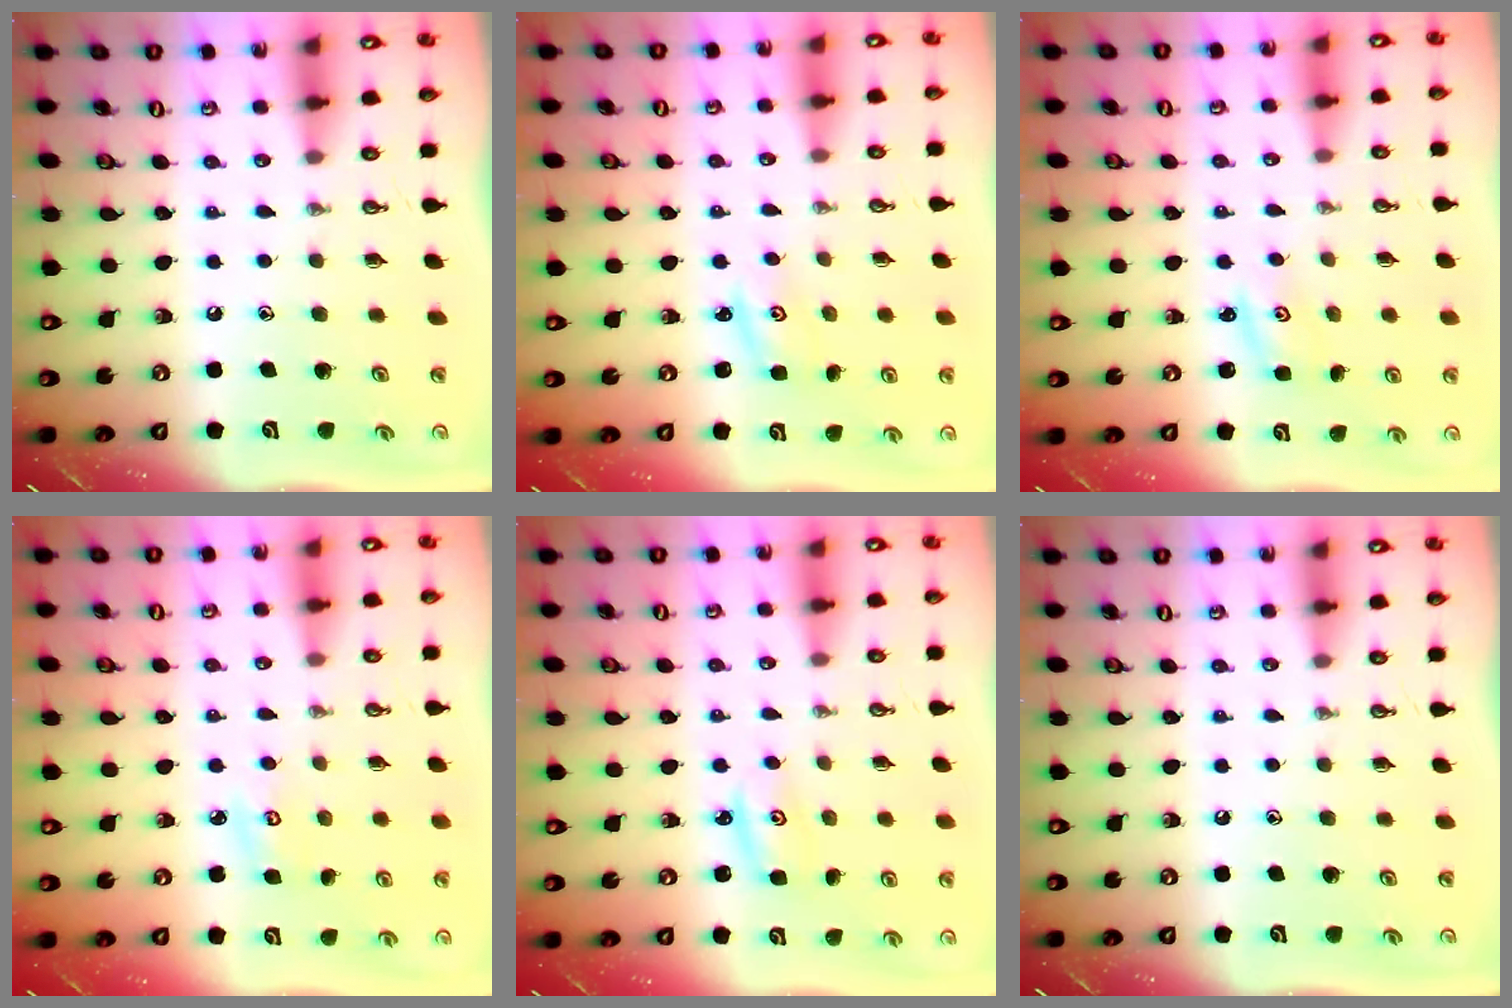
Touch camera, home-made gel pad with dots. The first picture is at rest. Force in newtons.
{"total": 1.5, "press": 1.5, "slide": 0.1}
{"total": 1.8, "press": 1.8, "slide": 0.3}
{"total": 4.7, "press": 4.7, "slide": 0.4}
{"total": 2.6, "press": 2.6, "slide": 0.2}
{"total": 0.0}